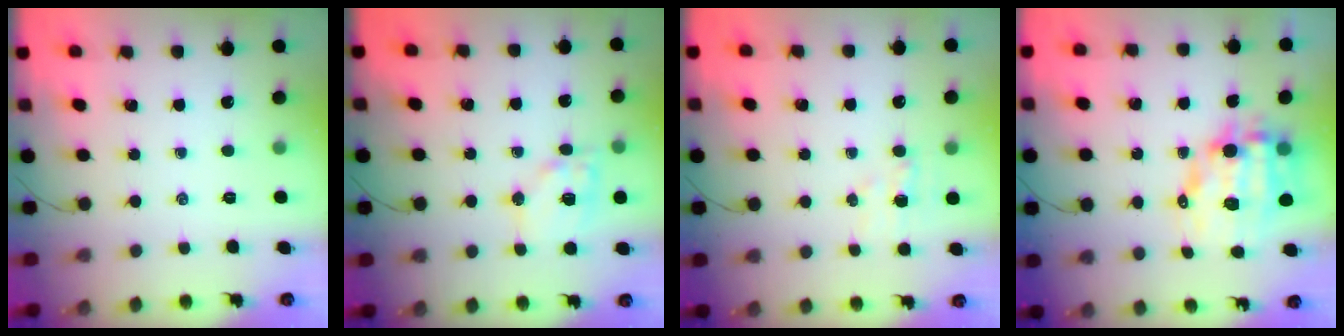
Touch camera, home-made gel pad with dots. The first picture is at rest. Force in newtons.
{"total": 11.4, "press": 11.3, "slide": 1.9}
{"total": 3.5, "press": 3.3, "slide": 1.1}
{"total": 11.5, "press": 11.2, "slide": 2.7}